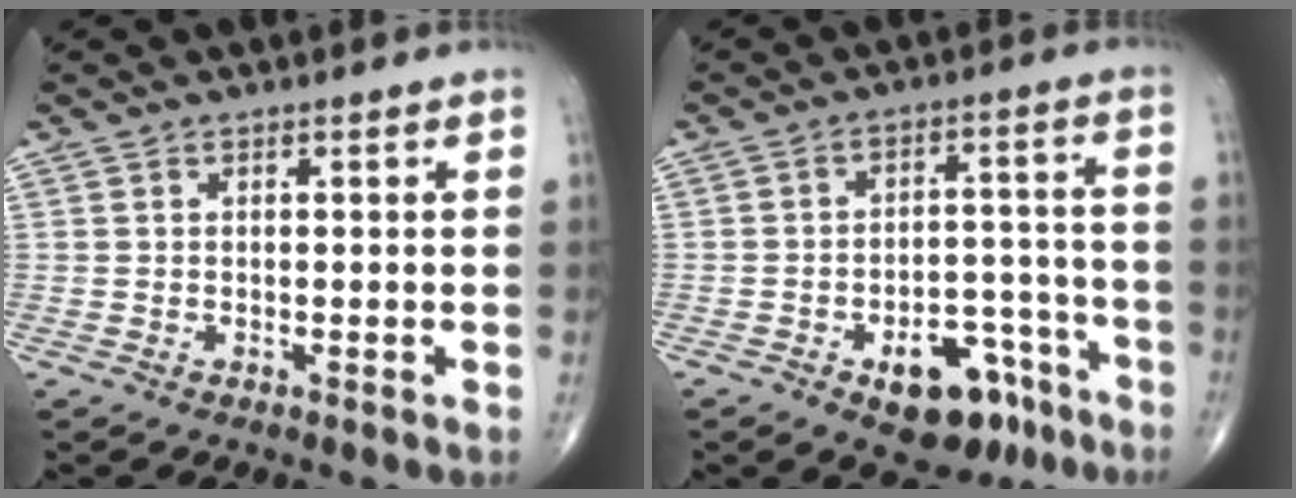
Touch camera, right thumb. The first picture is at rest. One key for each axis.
{"total": 12.7, "fx": -7.4, "fy": 6.9, "fz": 7.7, "tx": -0.069, "ty": 0.058, "tz": -0.099}